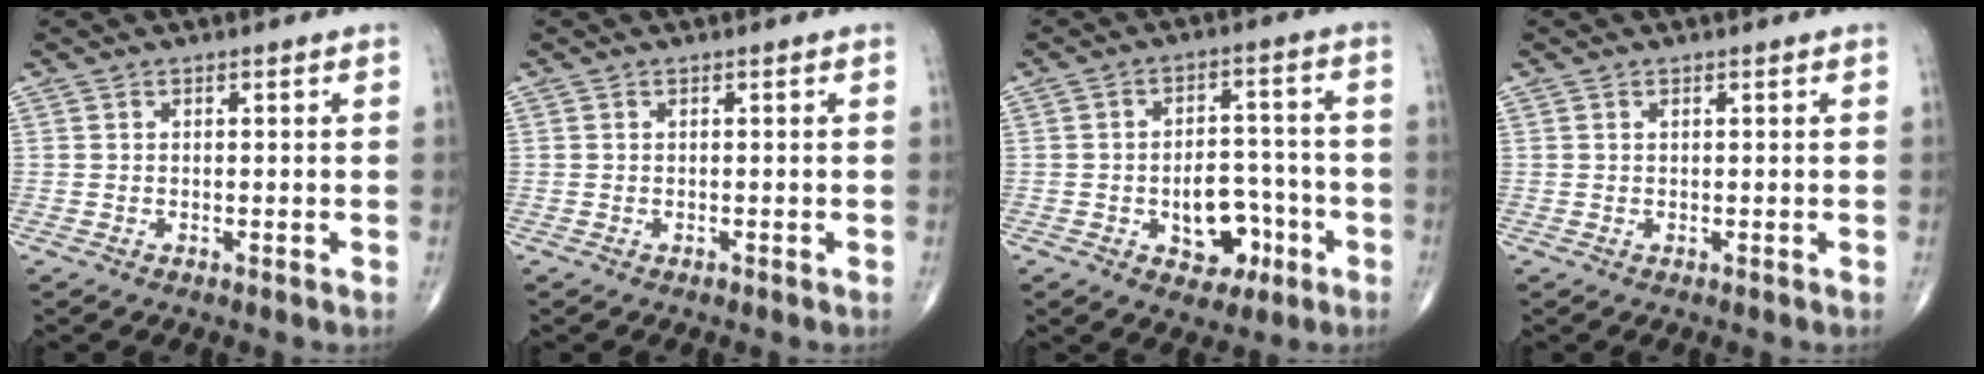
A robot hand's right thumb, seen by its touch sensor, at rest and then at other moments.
{"total": 0.0}
{"total": 9.9, "force": [-3.5, 6.7, 6.4], "torque": [-0.047, 0.038, -0.042]}
{"total": 0.0}